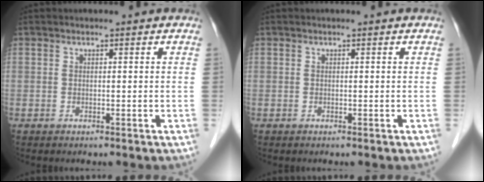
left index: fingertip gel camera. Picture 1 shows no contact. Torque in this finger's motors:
{"motor_torque": [-0.02, -0.01, 0.00, 0.00]}